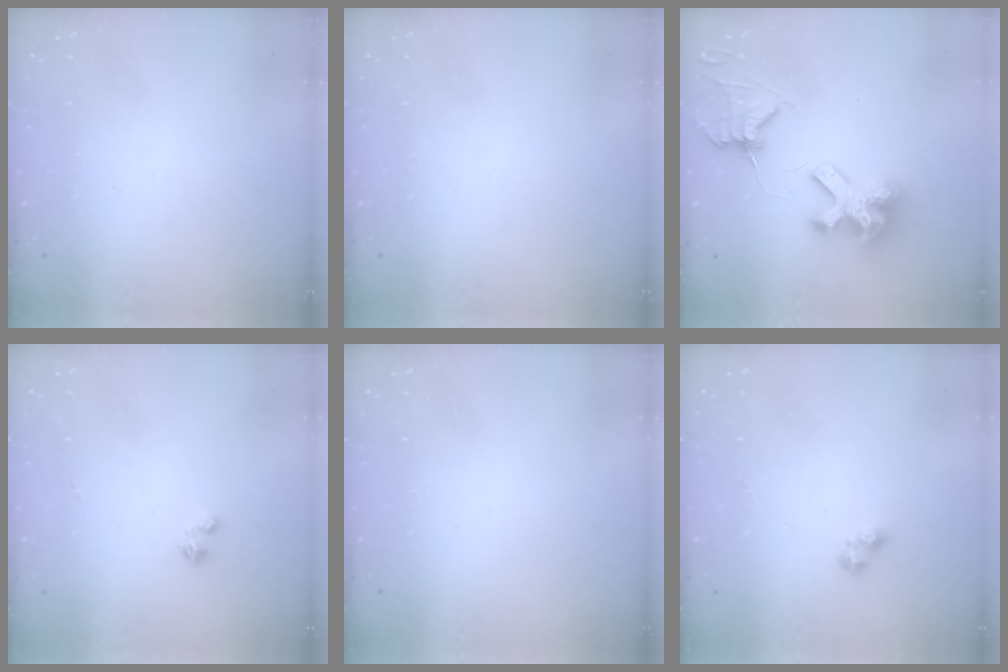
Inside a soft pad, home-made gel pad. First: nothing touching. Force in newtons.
{"total": 0.0}
{"total": 10.3, "press": 10.2, "slide": 1.4}
{"total": 0.5, "press": 0.5, "slide": 0.2}
{"total": 0.0}
{"total": 2.7, "press": 2.6, "slide": 0.5}